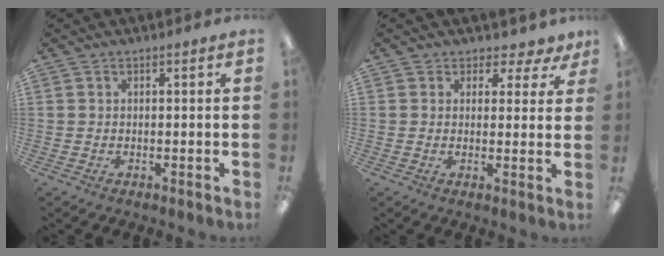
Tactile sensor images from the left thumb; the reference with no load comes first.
{"total": 3.4, "force": [1.9, 2.7, 0.7], "torque": [0.000, -0.013, 0.032]}